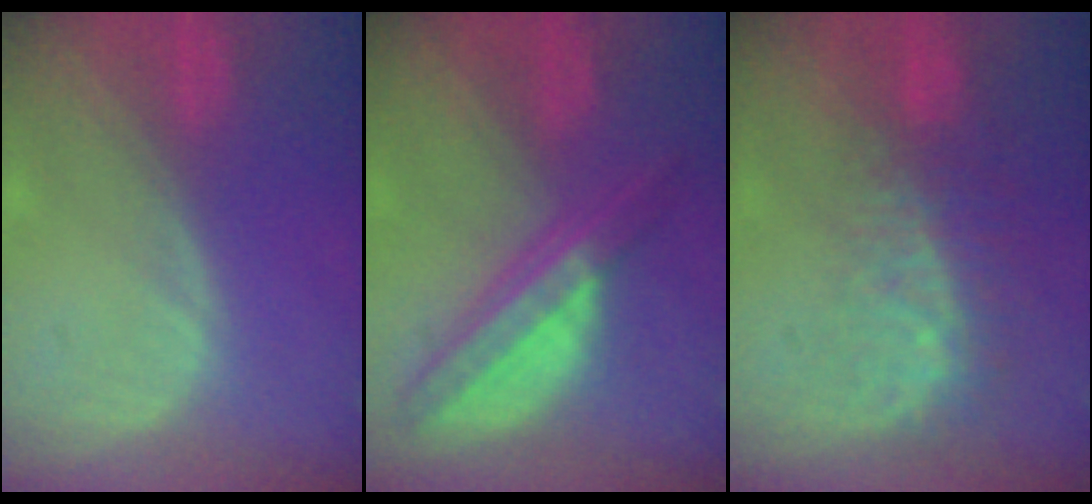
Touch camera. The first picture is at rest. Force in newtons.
{"total": 7.7, "press": 6.5, "slide": 4.1}
{"total": 8.3, "press": 7.3, "slide": 3.9}